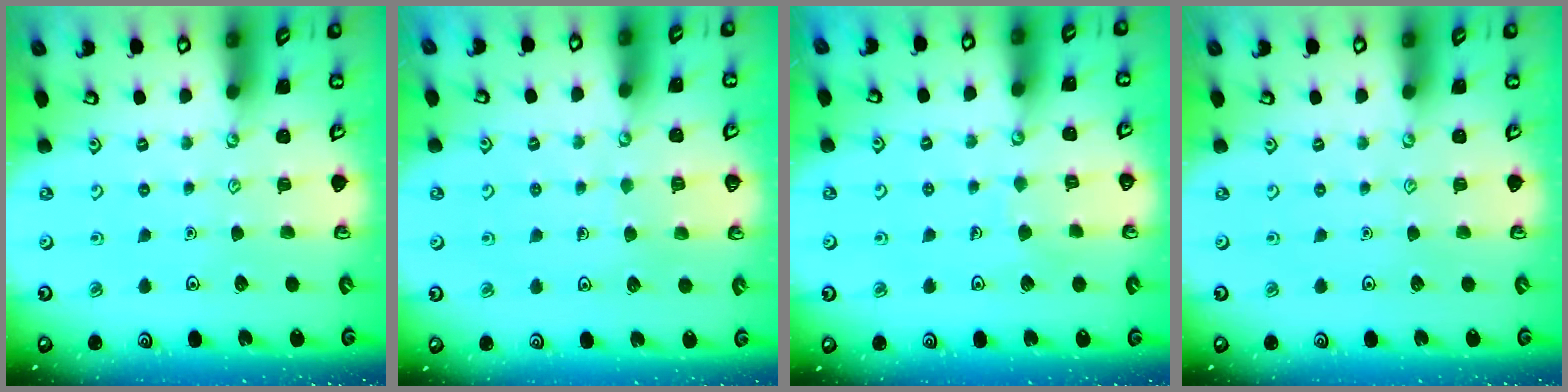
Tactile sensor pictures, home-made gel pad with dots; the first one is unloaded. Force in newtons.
{"total": 3.0, "press": 3.0, "slide": 0.2}
{"total": 4.1, "press": 4.1, "slide": 0.2}
{"total": 0.0}